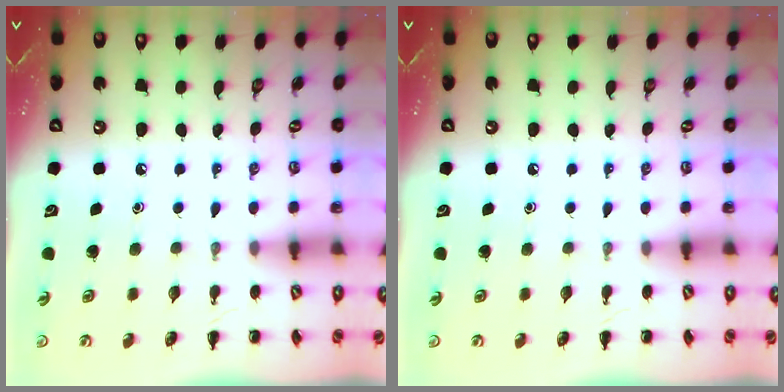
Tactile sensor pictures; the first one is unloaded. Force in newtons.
{"total": 0.0}